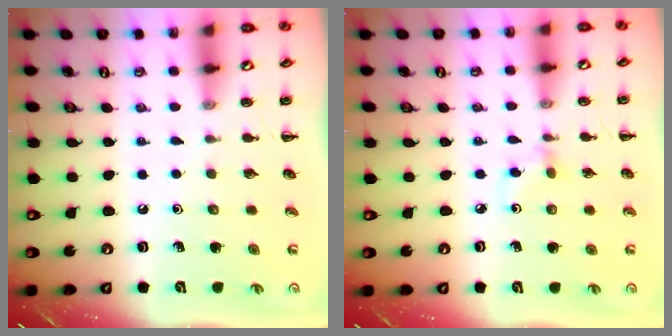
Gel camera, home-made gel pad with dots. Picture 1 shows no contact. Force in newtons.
{"total": 2.7, "press": 2.4, "slide": 1.1}